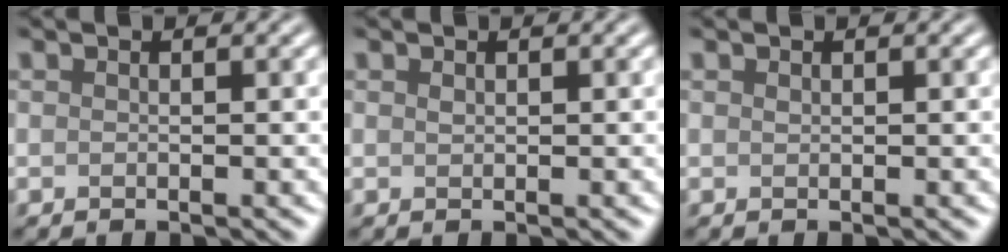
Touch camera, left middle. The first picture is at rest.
{"total": 0.0}
{"total": 0.0}